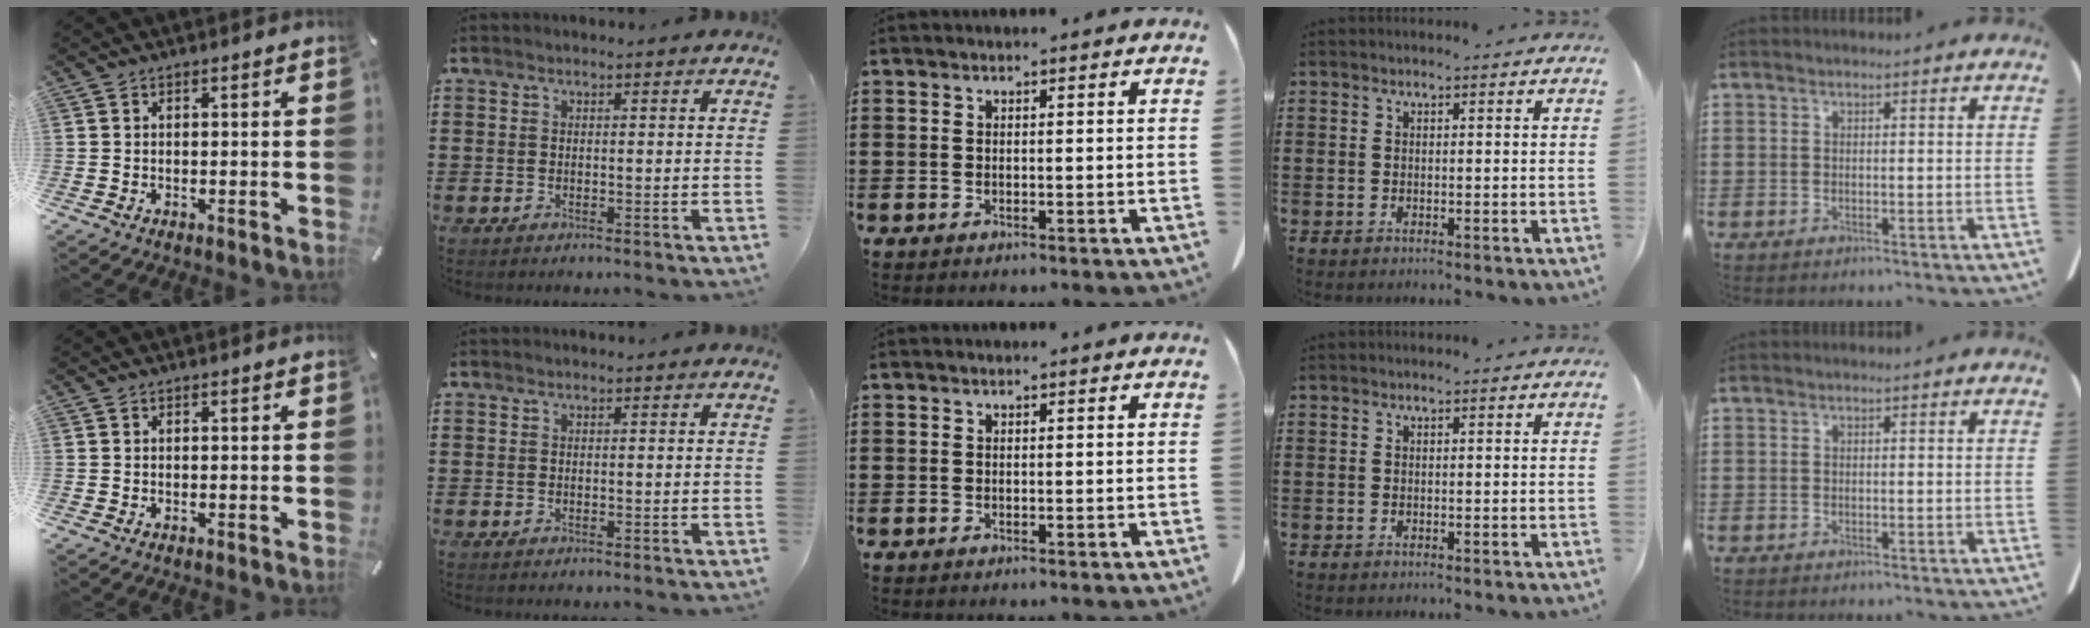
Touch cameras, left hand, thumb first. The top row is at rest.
{}